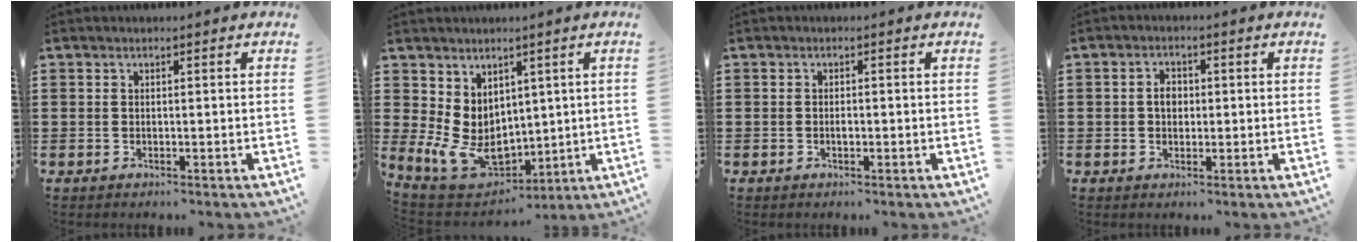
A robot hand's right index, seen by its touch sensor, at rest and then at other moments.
{"total": 9.4, "force": [1.0, 7.5, 5.6], "torque": [-0.139, -0.008, 0.029]}
{"total": 0.9, "force": [-0.2, 0.4, 0.8], "torque": [-0.016, -0.001, -0.003]}
{"total": 2.6, "force": [0.1, 1.8, 1.8], "torque": [-0.038, 0.007, 0.000]}